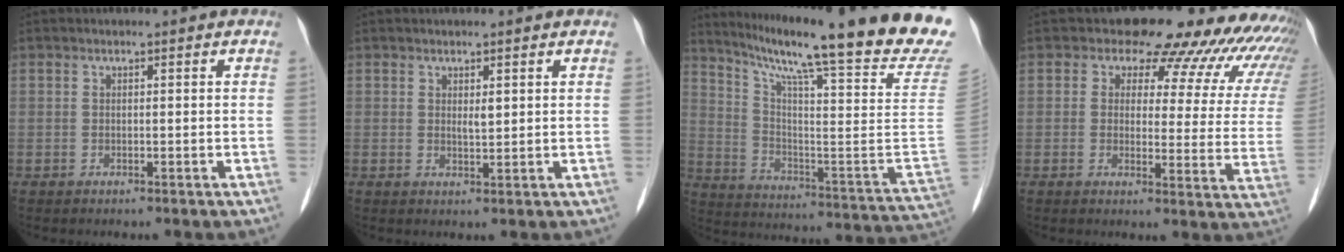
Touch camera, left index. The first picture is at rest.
{"total": 1.5, "force": [0.7, 0.4, 1.3], "torque": [-0.026, 0.000, 0.015]}
{"total": 30.6, "force": [24.0, 0.4, 18.9], "torque": [-0.265, -0.077, 0.327]}
{"total": 20.4, "force": [18.2, 7.0, 5.8], "torque": [-0.038, -0.061, 0.171]}